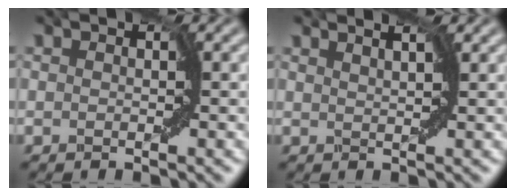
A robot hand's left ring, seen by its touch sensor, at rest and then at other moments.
{"total": 2.0, "force": [1.8, 0.1, 0.9], "torque": [-0.004, 0.001, 0.010]}